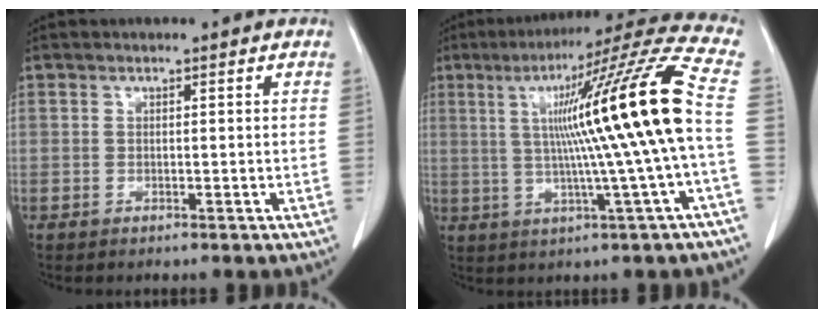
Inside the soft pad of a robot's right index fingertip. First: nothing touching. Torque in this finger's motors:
{"motor_torque": [2.14, 0.00, 1.05, 0.21]}